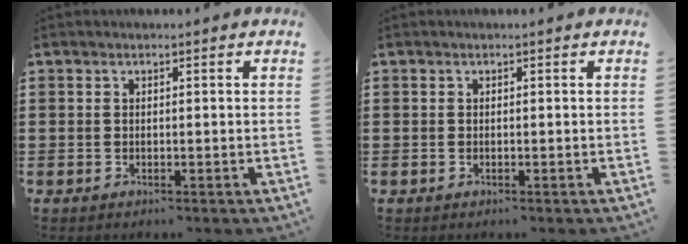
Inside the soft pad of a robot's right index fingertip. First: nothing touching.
{"total": 0.0}